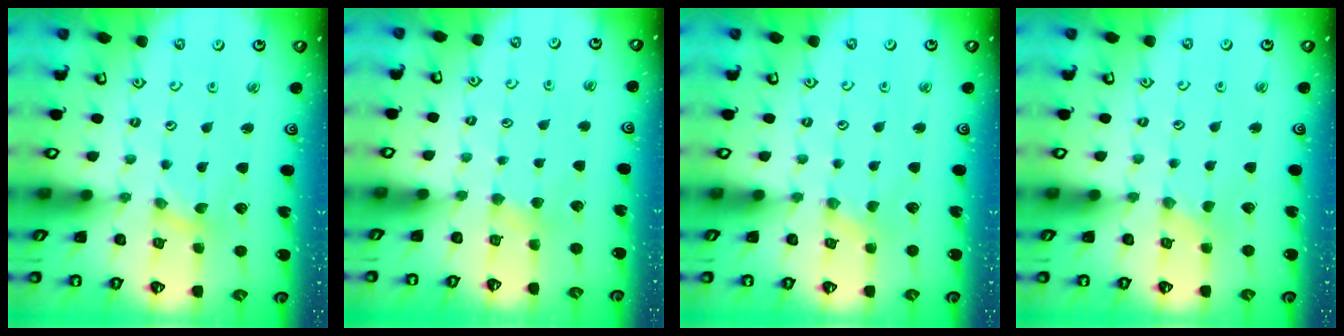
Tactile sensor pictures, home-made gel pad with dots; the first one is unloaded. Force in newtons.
{"total": 2.1, "press": 2.0, "slide": 0.4}
{"total": 0.5, "press": 0.5, "slide": 0.2}
{"total": 0.0}